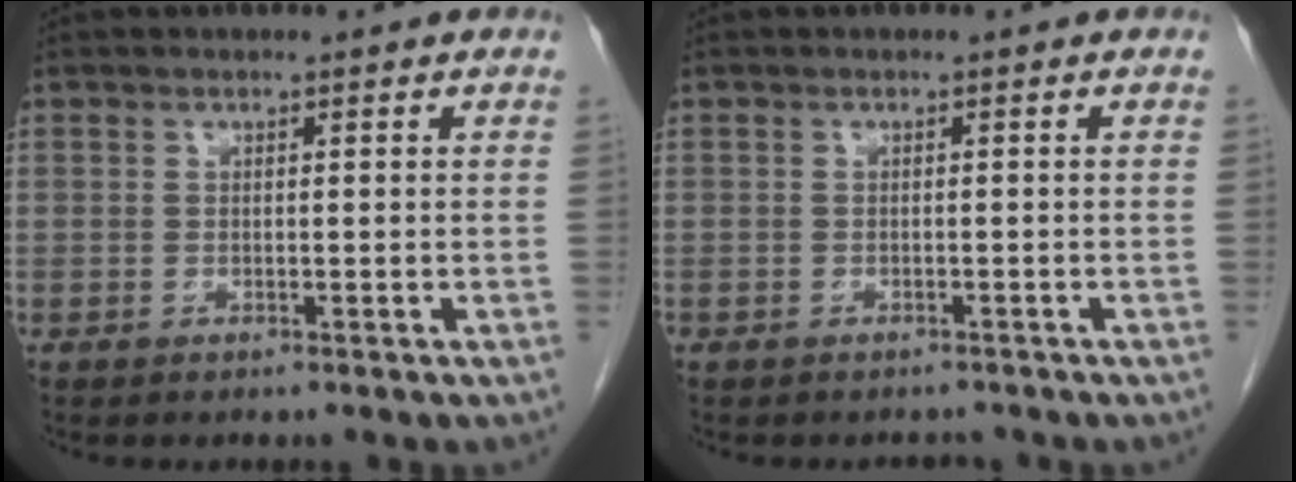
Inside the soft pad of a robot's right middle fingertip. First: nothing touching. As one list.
[{"total": 2.4, "force": [-2.1, 1.1, 0.1], "torque": [-0.003, 0.000, -0.032]}]